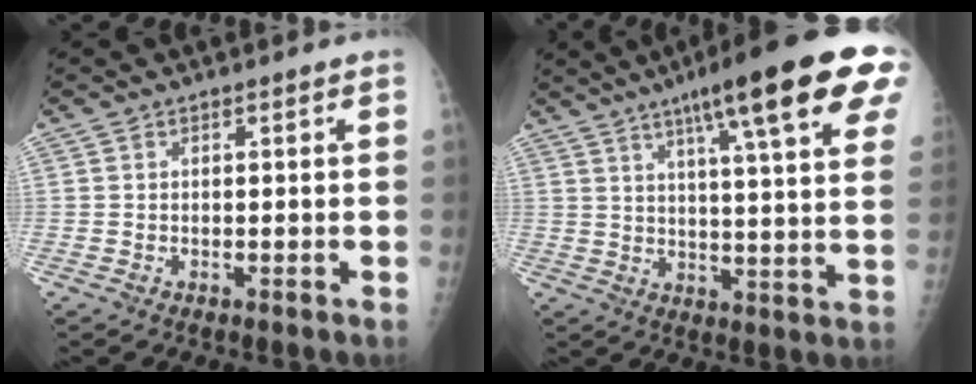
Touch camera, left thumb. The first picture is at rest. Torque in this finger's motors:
{"motor_torque": [1.32, 0.55, 1.81, -0.95, 0.45]}